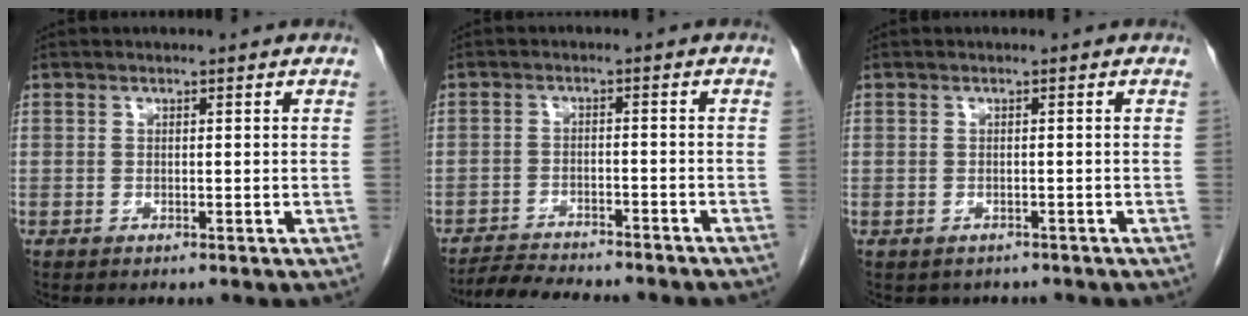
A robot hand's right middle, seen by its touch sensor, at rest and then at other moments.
{"total": 8.7, "force": [-8.1, 0.4, 3.2], "torque": [-0.049, -0.011, -0.124]}
{"total": 2.4, "force": [-2.1, 1.3, 0.2], "torque": [-0.007, 0.001, -0.027]}